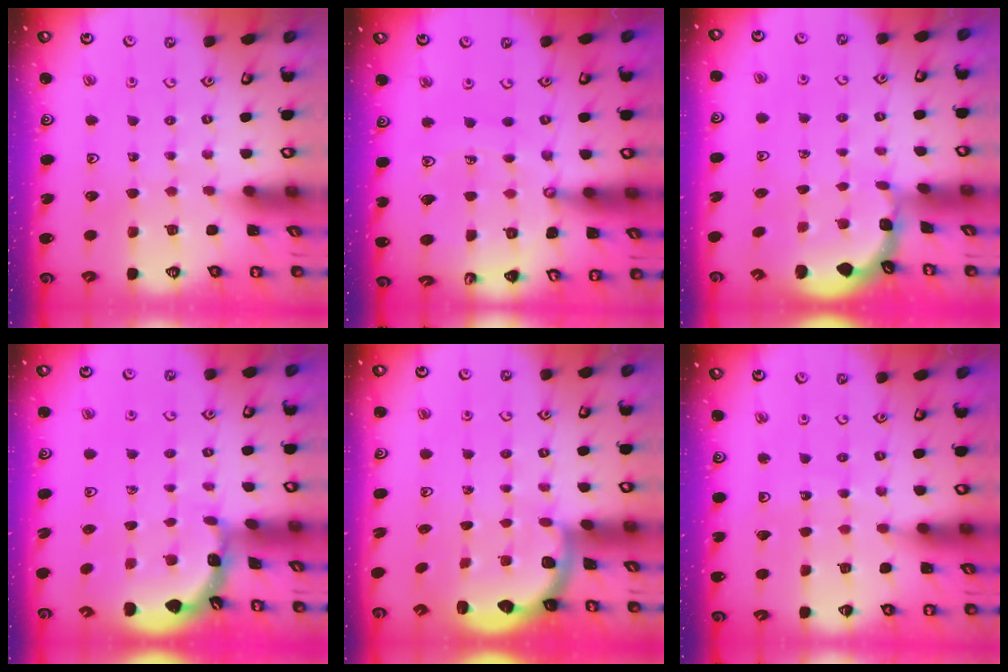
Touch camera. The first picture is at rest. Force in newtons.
{"total": 13.0, "press": 12.9, "slide": 1.7}
{"total": 1.1, "press": 1.1, "slide": 0.1}
{"total": 1.6, "press": 1.6, "slide": 0.1}
{"total": 2.1, "press": 1.9, "slide": 0.8}
{"total": 3.5, "press": 3.5, "slide": 0.4}